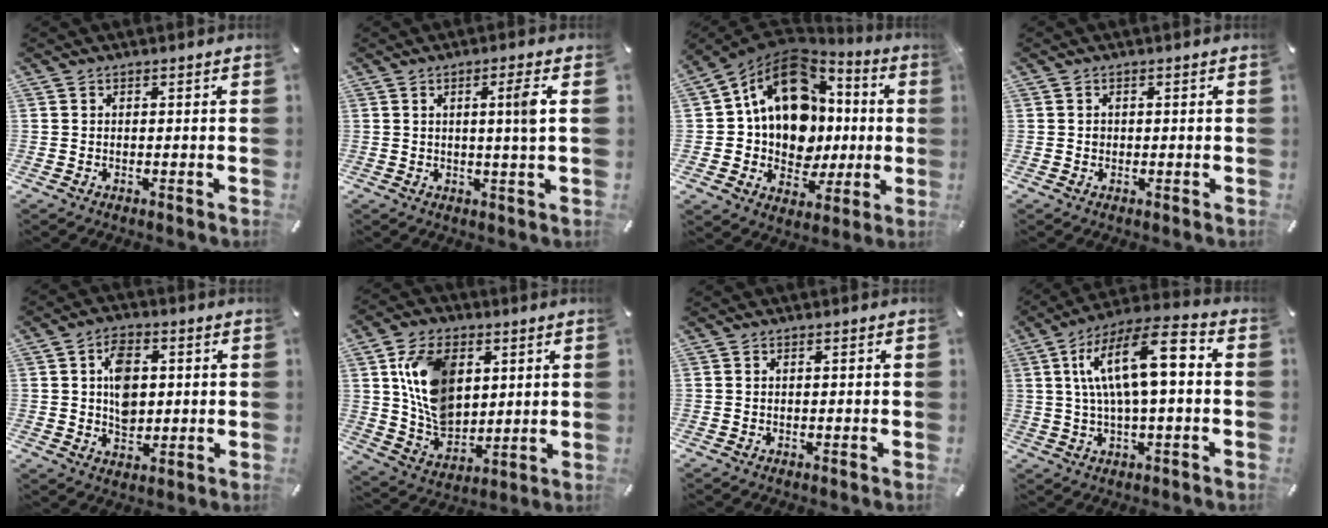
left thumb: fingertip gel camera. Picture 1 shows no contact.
{"total": 5.0, "force": [1.0, -0.4, 4.9], "torque": [-0.087, -0.009, 0.009]}
{"total": 18.5, "force": [4.5, 14.3, 10.9], "torque": [-0.200, -0.024, 0.085]}
{"total": 0.8, "force": [-0.1, 0.7, 0.2], "torque": [-0.003, 0.006, -0.003]}
{"total": 8.0, "force": [1.2, 5.7, 5.5], "torque": [-0.072, -0.001, 0.018]}
{"total": 15.1, "force": [4.5, 10.6, 9.7], "torque": [-0.197, -0.001, 0.086]}
{"total": 0.0}
{"total": 14.9, "force": [3.0, 5.5, 13.5], "torque": [-0.243, 0.002, 0.050]}